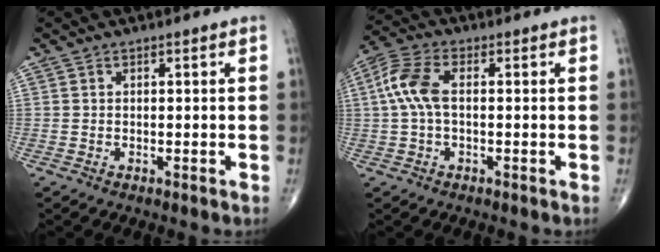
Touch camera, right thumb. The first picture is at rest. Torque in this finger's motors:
{"motor_torque": [-0.68, 1.12, 0.39, -0.35, 0.30]}